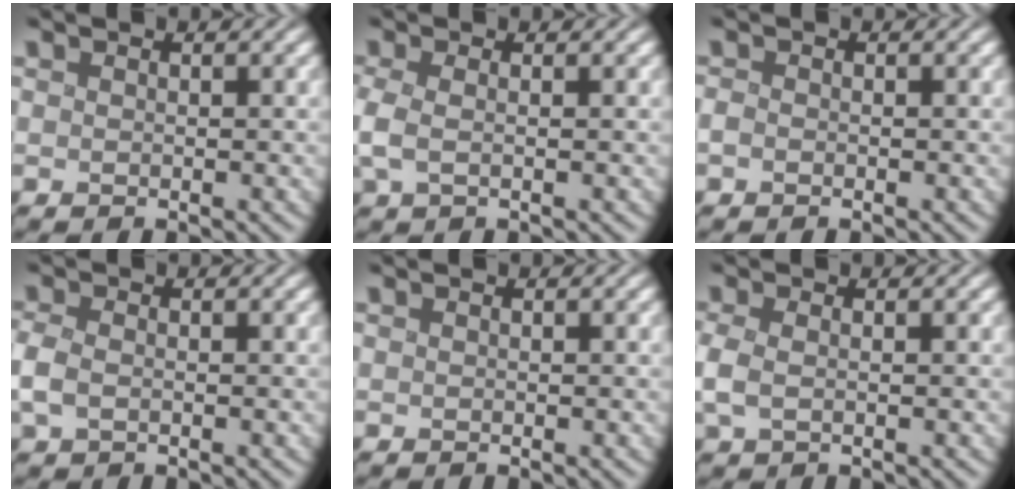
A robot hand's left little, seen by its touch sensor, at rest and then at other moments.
{"total": 2.3, "force": [-0.2, 1.0, 2.1], "torque": [-0.056, -0.001, -0.008]}
{"total": 0.7, "force": [-0.4, 0.4, 0.4], "torque": [-0.010, -0.002, -0.009]}
{"total": 2.4, "force": [-0.5, 1.6, 1.8], "torque": [-0.050, -0.001, -0.015]}
{"total": 0.0}
{"total": 2.0, "force": [-0.1, 1.0, 1.8], "torque": [-0.047, -0.002, -0.005]}